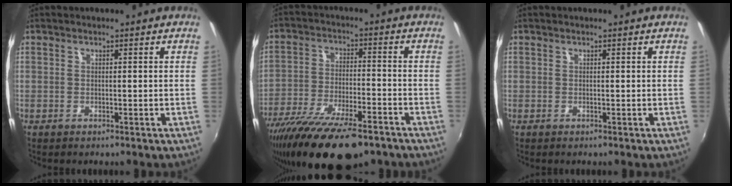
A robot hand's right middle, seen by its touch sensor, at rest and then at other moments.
{"total": 20.7, "force": [-15.4, 6.0, 12.3], "torque": [-0.245, -0.055, -0.255]}
{"total": 0.0}